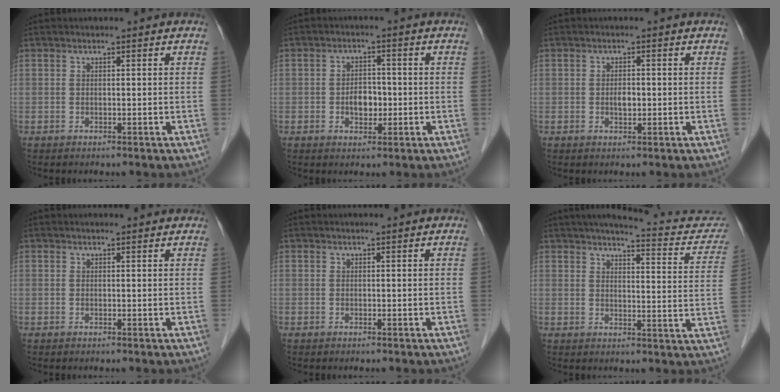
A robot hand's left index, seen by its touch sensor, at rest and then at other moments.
{"total": 3.5, "force": [-0.9, 2.2, 2.5], "torque": [-0.041, 0.003, -0.013]}
{"total": 1.6, "force": [-0.4, 0.8, 1.3], "torque": [-0.024, -0.003, -0.006]}
{"total": 2.1, "force": [2.1, 0.3, 0.4], "torque": [-0.010, 0.008, 0.020]}
{"total": 0.0}
{"total": 14.4, "force": [12.6, 3.0, 6.4], "torque": [-0.059, -0.009, 0.129]}